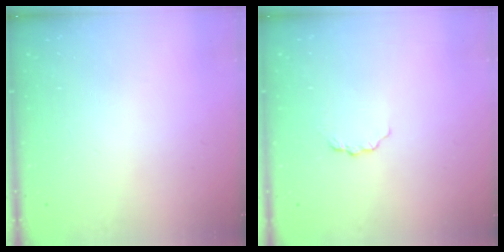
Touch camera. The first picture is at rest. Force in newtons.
{"total": 3.7, "press": 3.7, "slide": 0.3}